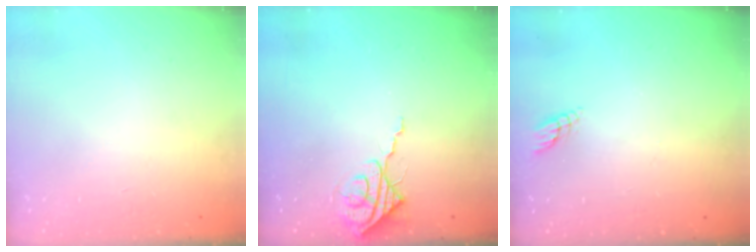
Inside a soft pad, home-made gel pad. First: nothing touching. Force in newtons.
{"total": 8.5, "press": 8.5, "slide": 0.3}
{"total": 3.1, "press": 3.1, "slide": 0.3}